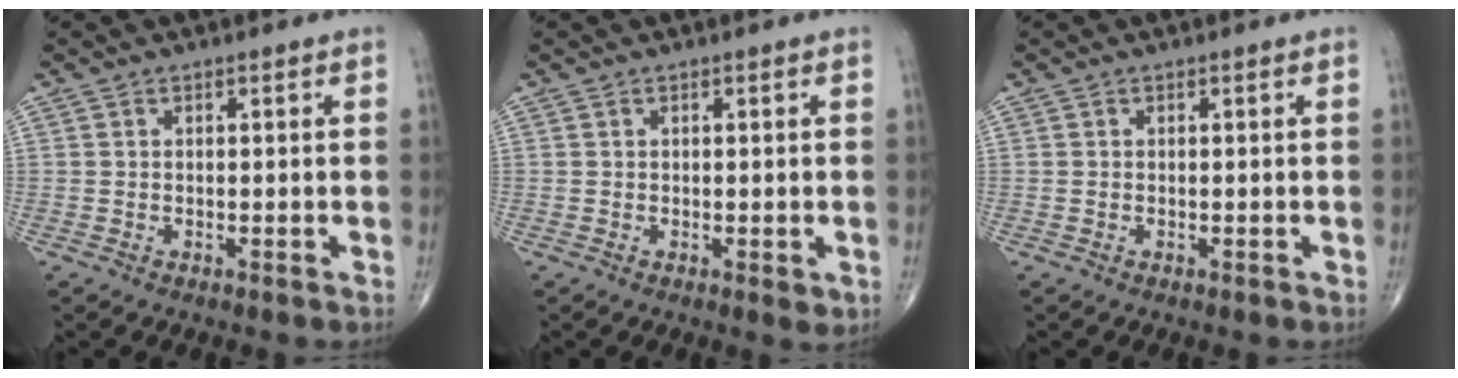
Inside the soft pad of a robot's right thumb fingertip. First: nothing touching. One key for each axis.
{"total": 1.5, "fx": -0.2, "fy": 0.7, "fz": 1.3, "tx": -0.015, "ty": -0.005, "tz": -0.001}
{"total": 0.0}